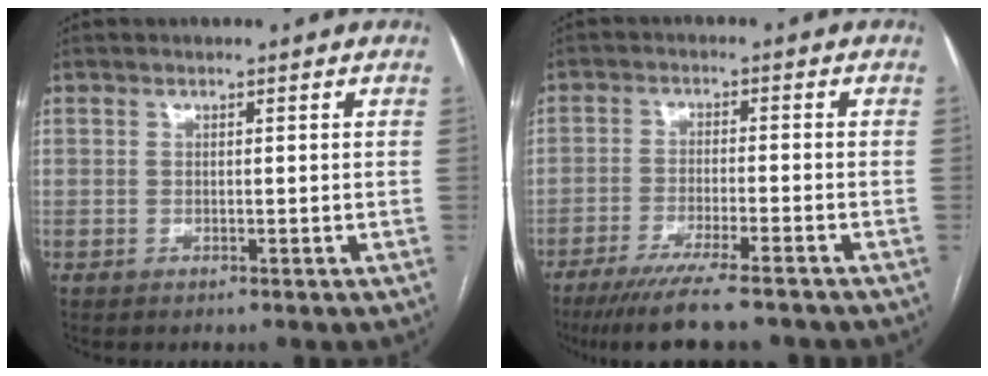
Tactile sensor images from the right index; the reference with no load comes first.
{"total": 11.1, "force": [-8.9, 0.6, 6.6], "torque": [-0.101, -0.026, -0.139]}